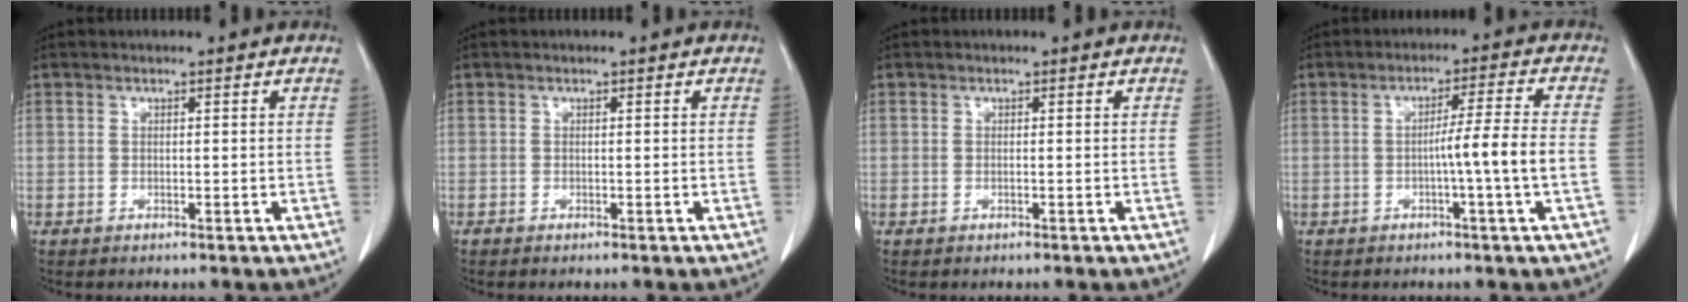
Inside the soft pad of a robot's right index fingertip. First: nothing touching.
{"total": 0.0}
{"total": 0.0}
{"total": 6.5, "force": [-1.5, -1.5, 6.1], "torque": [-0.093, 0.002, -0.025]}